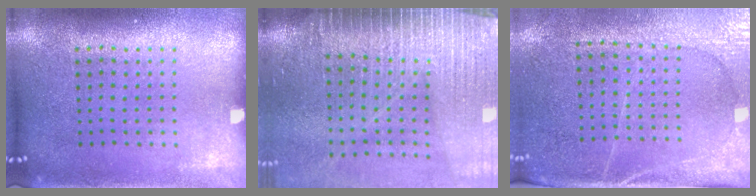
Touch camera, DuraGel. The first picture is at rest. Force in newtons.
{"total": 4.3, "press": 3.7, "slide": 2.3}
{"total": 2.9, "press": 2.6, "slide": 1.3}